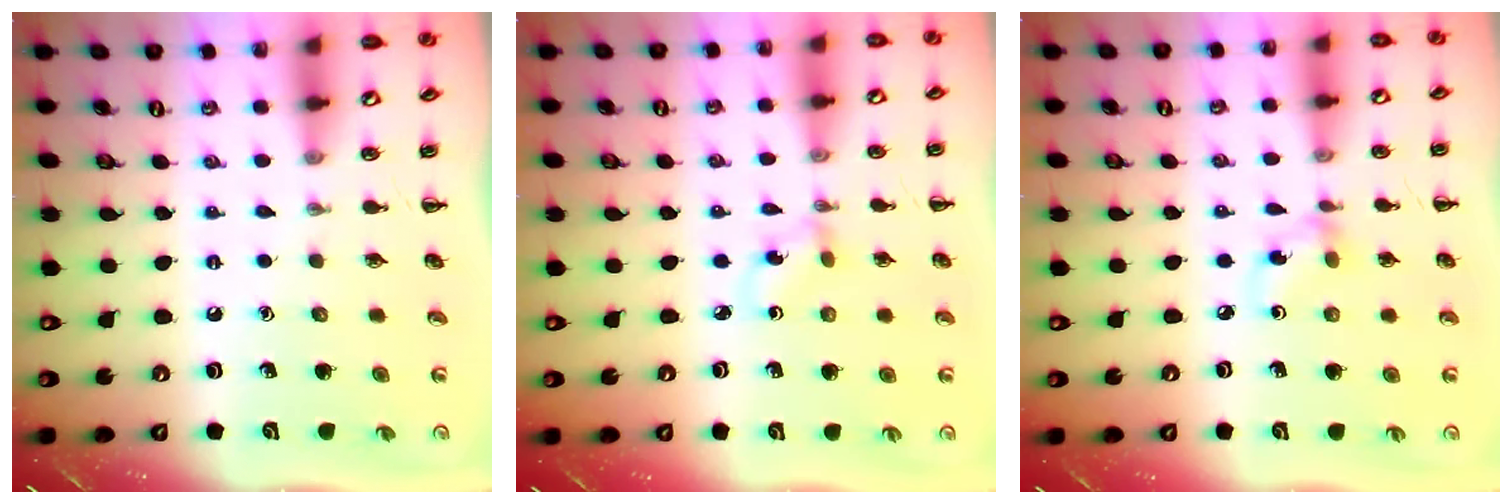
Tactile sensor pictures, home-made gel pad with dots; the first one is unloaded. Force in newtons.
{"total": 1.3, "press": 1.0, "slide": 0.7}
{"total": 3.8, "press": 3.6, "slide": 1.3}